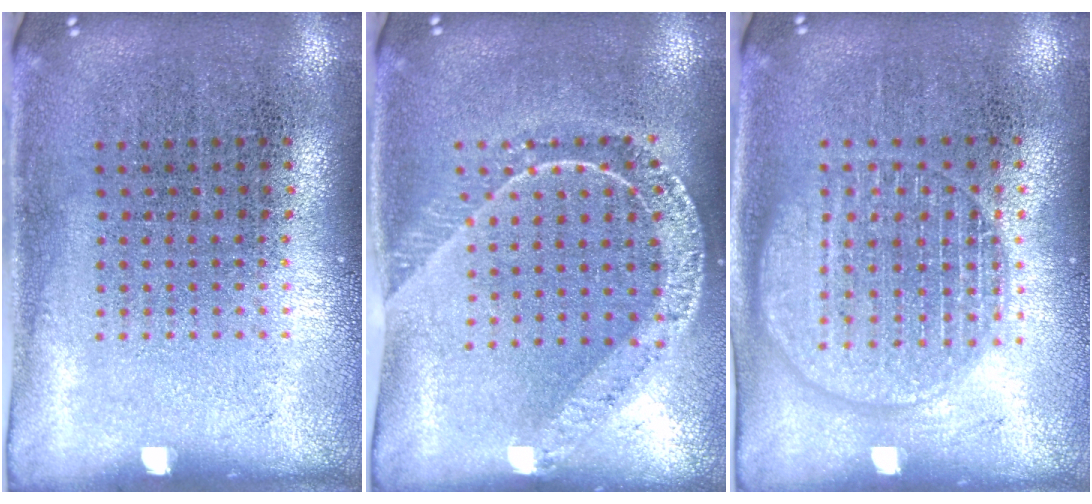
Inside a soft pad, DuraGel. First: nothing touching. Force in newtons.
{"total": 1.7, "press": 1.6, "slide": 0.5}
{"total": 1.7, "press": 1.7, "slide": 0.1}